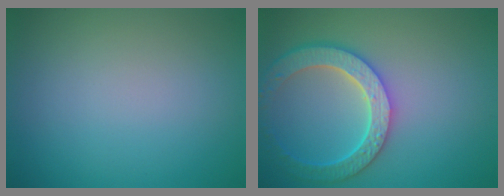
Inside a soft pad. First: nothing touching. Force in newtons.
{"total": 5.9, "press": 4.7, "slide": 3.5}